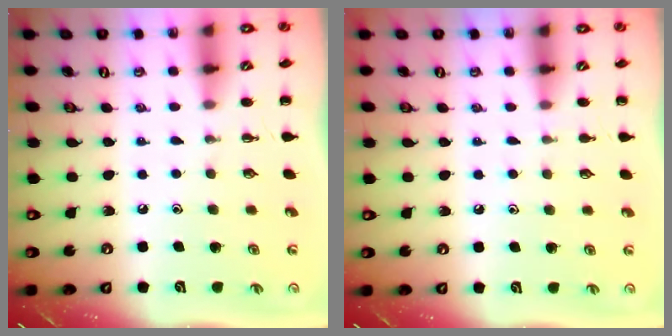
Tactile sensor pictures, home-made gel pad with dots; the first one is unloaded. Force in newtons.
{"total": 4.2, "press": 3.9, "slide": 1.5}